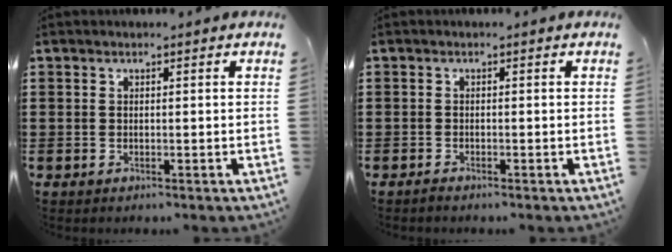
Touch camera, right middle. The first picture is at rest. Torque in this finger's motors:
{"motor_torque": [-0.37, 0.06, 0.03, -0.01]}